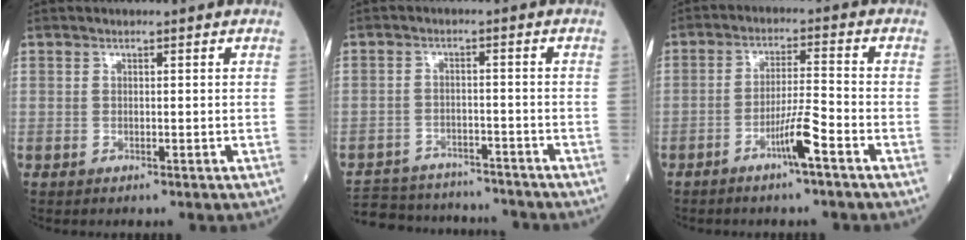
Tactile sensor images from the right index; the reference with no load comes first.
{"total": 14.1, "force": [-13.0, 4.2, 3.4], "torque": [-0.070, 0.014, -0.182]}
{"total": 5.5, "force": [-3.1, -0.3, 4.5], "torque": [-0.087, 0.000, -0.057]}